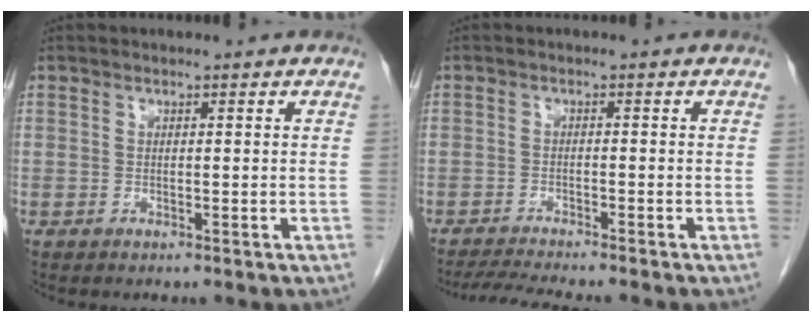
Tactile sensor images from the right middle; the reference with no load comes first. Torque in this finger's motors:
{"motor_torque": [0.08, -0.06, 0.01, 0.01]}